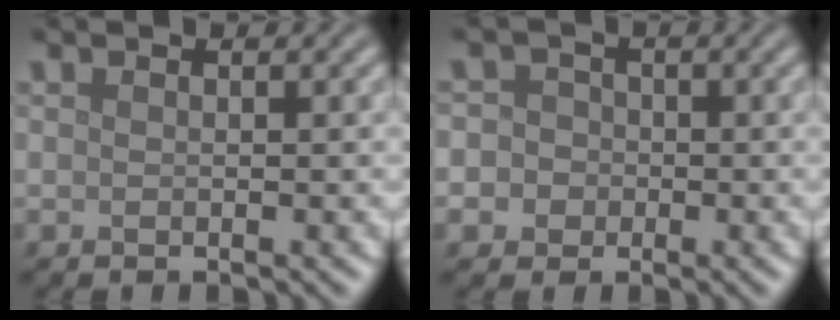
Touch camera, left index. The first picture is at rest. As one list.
[{"total": 4.5, "force": [-0.5, 4.3, 1.3], "torque": [0.005, 0.022, -0.043]}]